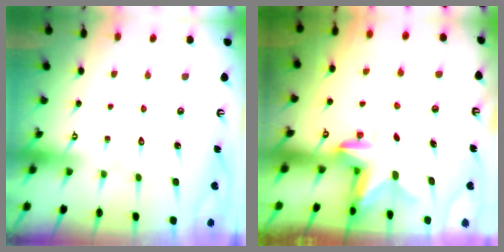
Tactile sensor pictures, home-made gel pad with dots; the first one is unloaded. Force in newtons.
{"total": 2.7, "press": 2.6, "slide": 0.5}